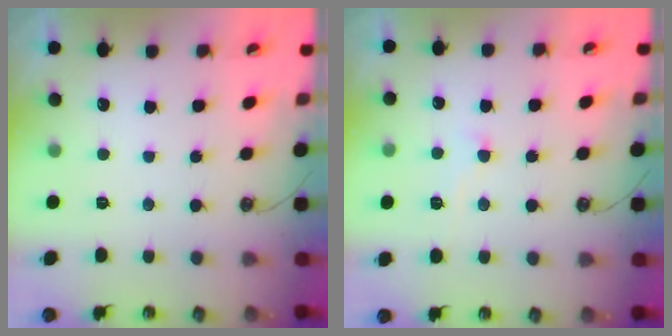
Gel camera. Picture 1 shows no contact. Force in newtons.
{"total": 1.9, "press": 1.8, "slide": 0.8}